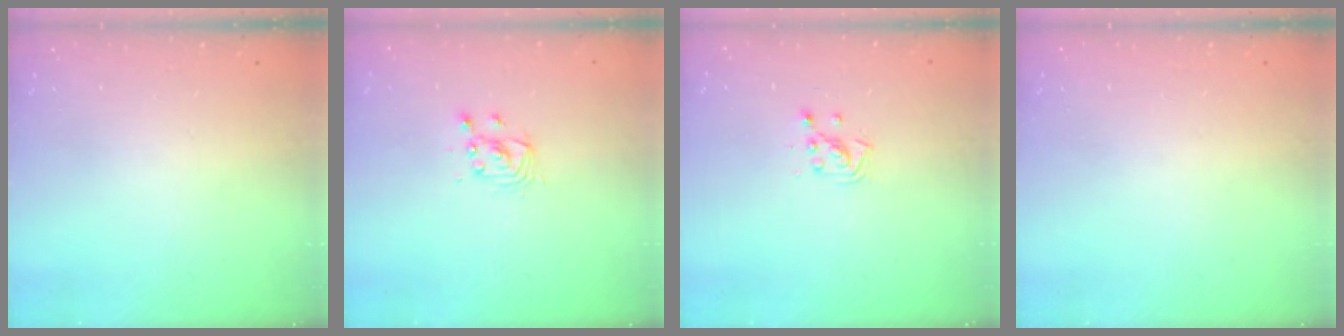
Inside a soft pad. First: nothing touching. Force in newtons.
{"total": 3.2, "press": 3.2, "slide": 0.2}
{"total": 3.1, "press": 3.1, "slide": 0.4}
{"total": 0.0}